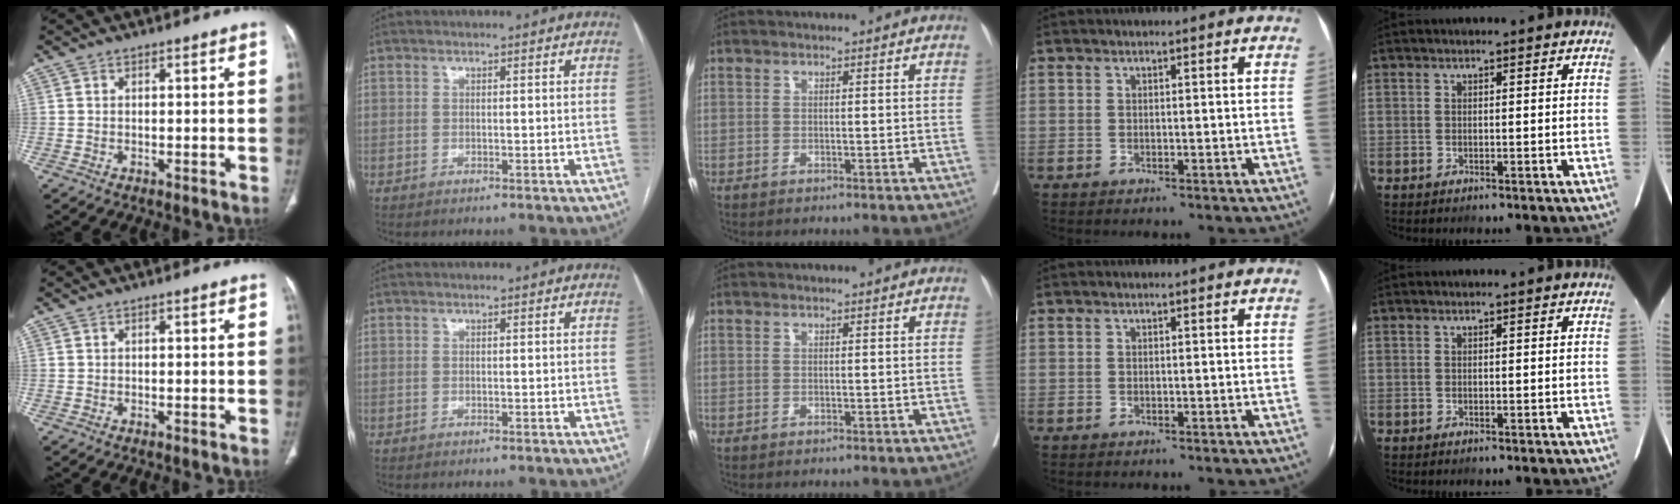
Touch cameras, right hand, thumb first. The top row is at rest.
{}